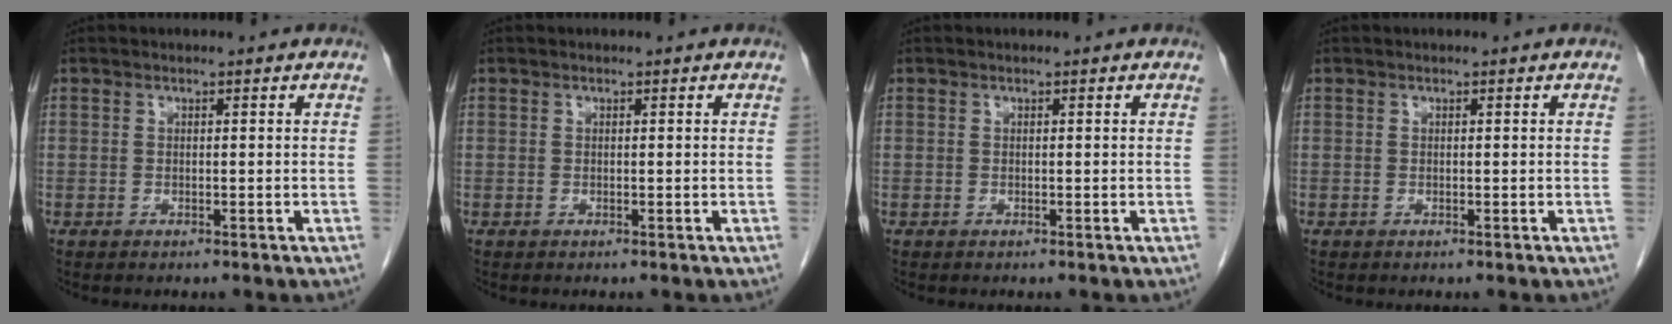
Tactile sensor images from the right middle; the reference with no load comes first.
{"total": 0.0}
{"total": 0.0}
{"total": 0.0}